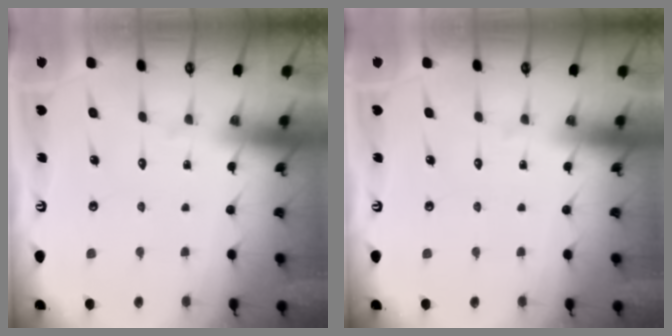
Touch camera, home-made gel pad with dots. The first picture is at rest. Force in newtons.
{"total": 0.0}